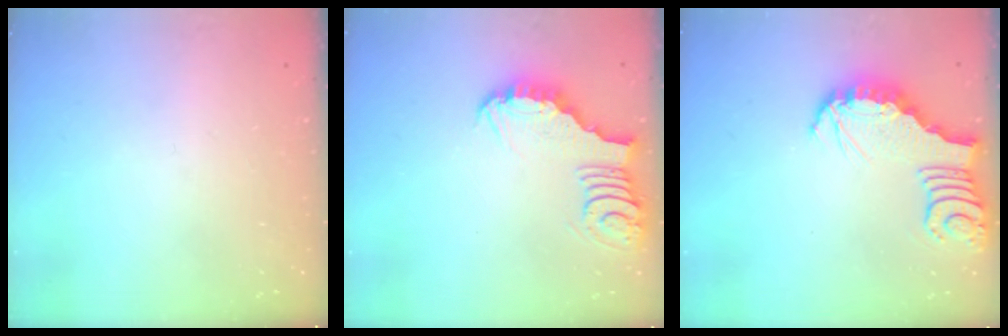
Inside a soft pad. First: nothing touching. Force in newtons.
{"total": 3.4, "press": 3.4, "slide": 0.2}
{"total": 4.0, "press": 3.9, "slide": 0.8}